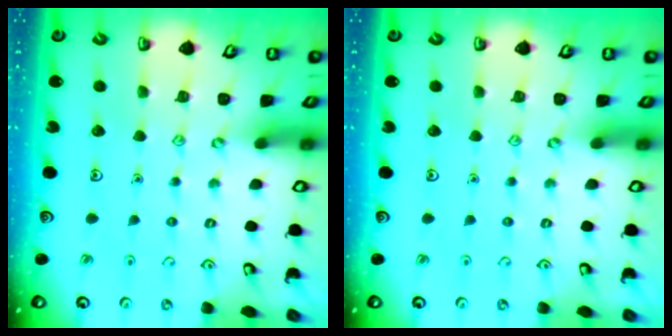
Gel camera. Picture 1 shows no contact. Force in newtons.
{"total": 0.0}